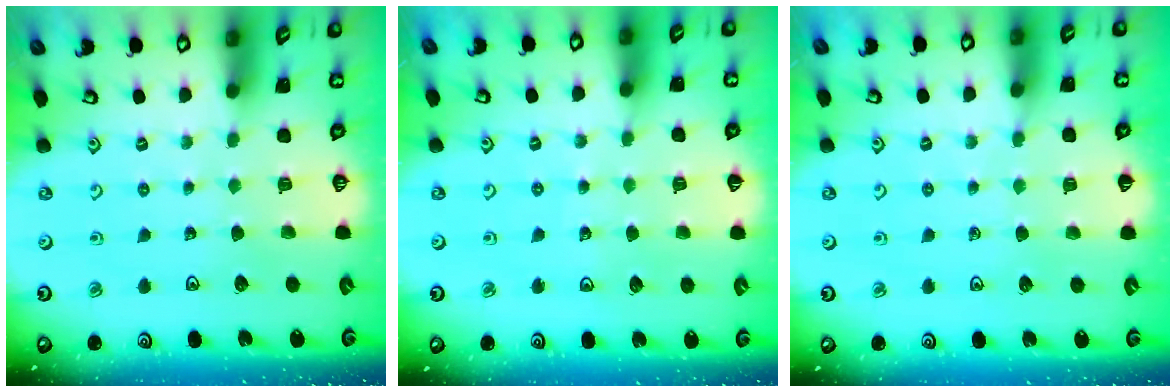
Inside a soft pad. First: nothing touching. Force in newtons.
{"total": 5.2, "press": 4.6, "slide": 2.3}
{"total": 2.7, "press": 2.7, "slide": 0.4}